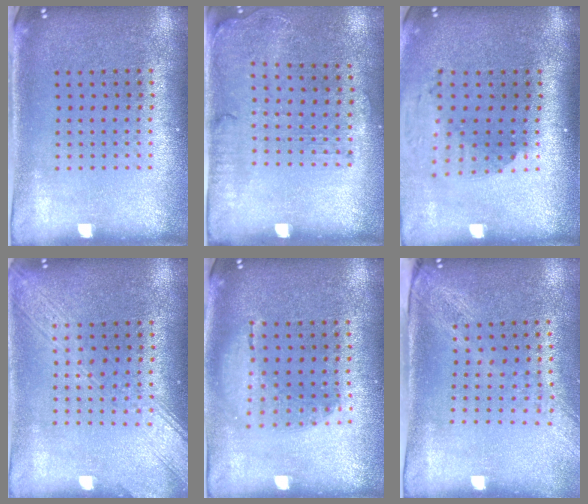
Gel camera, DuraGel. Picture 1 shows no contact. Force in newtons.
{"total": 1.6, "press": 1.3, "slide": 1.0}
{"total": 1.9, "press": 1.5, "slide": 1.2}
{"total": 3.4, "press": 3.3, "slide": 0.4}
{"total": 1.3, "press": 1.1, "slide": 0.6}
{"total": 2.0, "press": 1.6, "slide": 1.2}